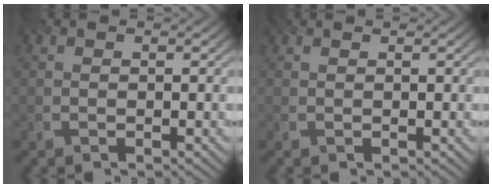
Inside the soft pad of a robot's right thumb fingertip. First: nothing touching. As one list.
[{"total": 0.9, "force": [0.8, 0.2, 0.4], "torque": [-0.010, 0.002, 0.013]}]